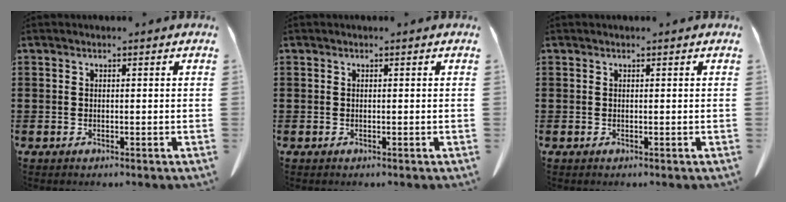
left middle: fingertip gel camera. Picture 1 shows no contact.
{"total": 0.0}
{"total": 0.0}